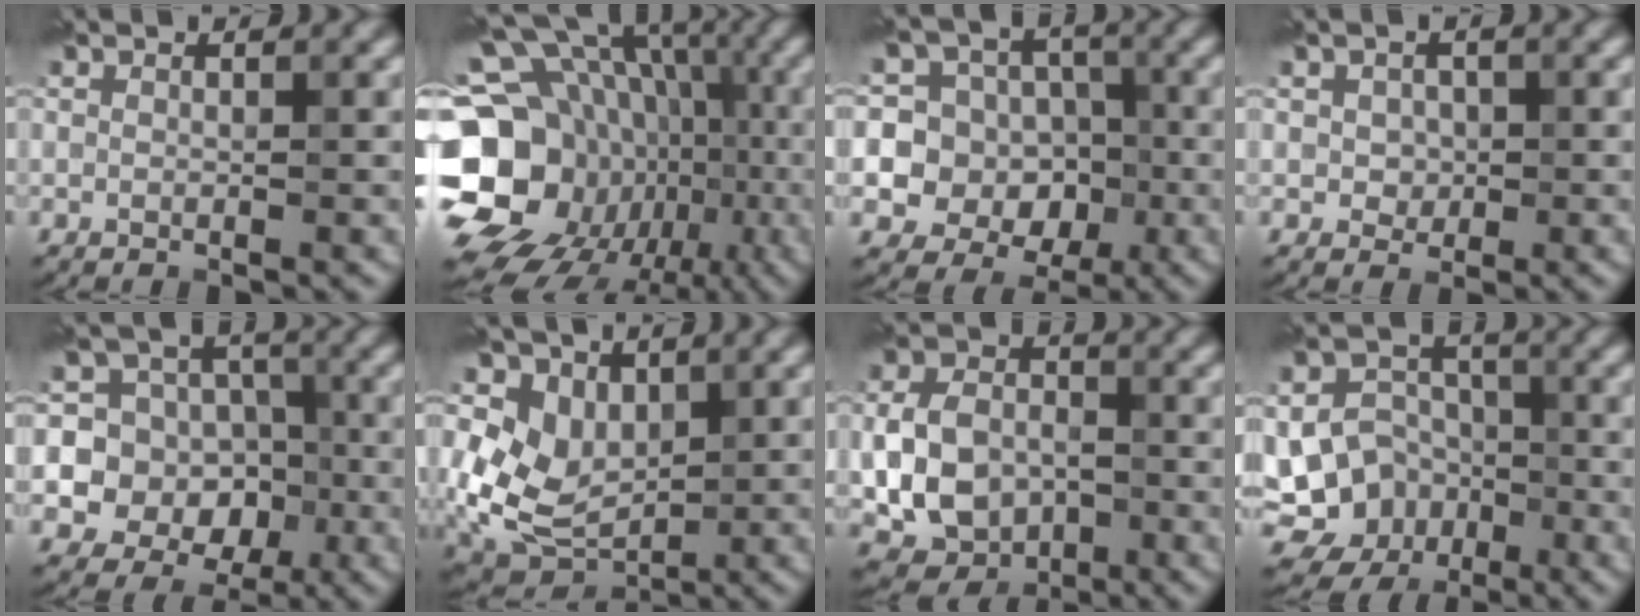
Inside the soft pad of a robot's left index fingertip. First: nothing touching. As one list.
[{"total": 22.8, "force": [-5.4, 19.8, 10.0], "torque": [-0.177, 0.003, -0.116]}, {"total": 12.6, "force": [-1.2, 12.2, 3.0], "torque": [-0.105, 0.021, -0.037]}, {"total": 1.6, "force": [0.1, 1.4, 0.8], "torque": [-0.013, -0.003, 0.000]}, {"total": 13.5, "force": [-2.0, 12.9, 3.3], "torque": [-0.107, 0.013, -0.045]}, {"total": 10.3, "force": [2.5, 7.6, 6.4], "torque": [-0.133, 0.016, 0.041]}, {"total": 7.2, "force": [-1.7, 5.5, 4.4], "torque": [-0.086, -0.004, -0.039]}, {"total": 11.8, "force": [-4.2, 10.5, 3.4], "torque": [-0.046, -0.016, -0.073]}]